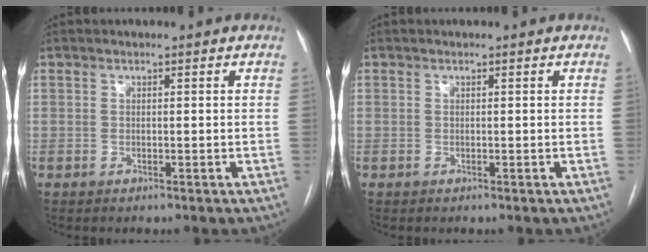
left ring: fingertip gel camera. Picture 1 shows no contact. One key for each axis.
{"total": 0.0}